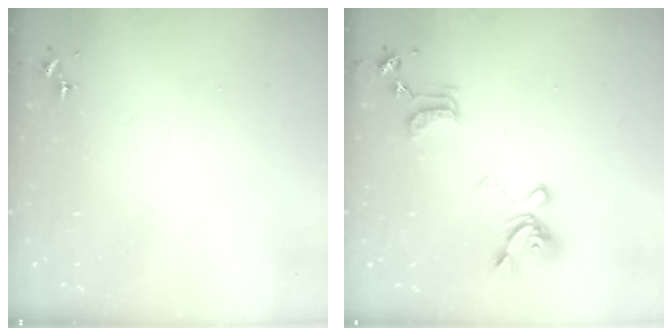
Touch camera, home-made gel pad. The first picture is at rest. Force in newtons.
{"total": 16.4, "press": 16.3, "slide": 1.6}